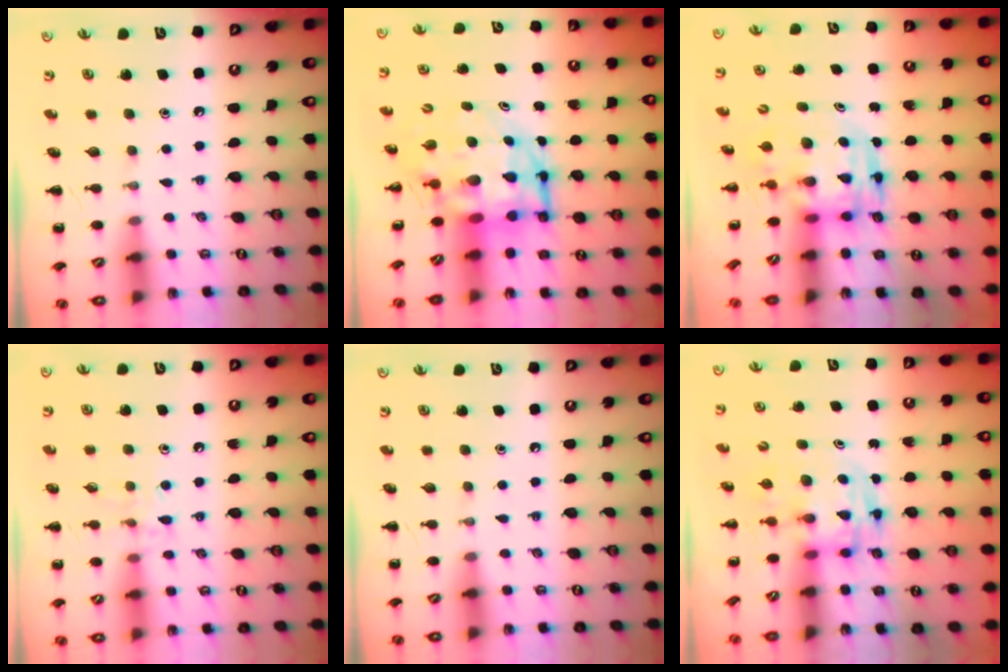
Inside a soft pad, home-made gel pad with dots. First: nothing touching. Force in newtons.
{"total": 7.4, "press": 7.1, "slide": 2.1}
{"total": 3.5, "press": 3.4, "slide": 0.7}
{"total": 7.4, "press": 7.2, "slide": 1.7}
{"total": 0.0}
{"total": 3.5, "press": 3.4, "slide": 0.6}